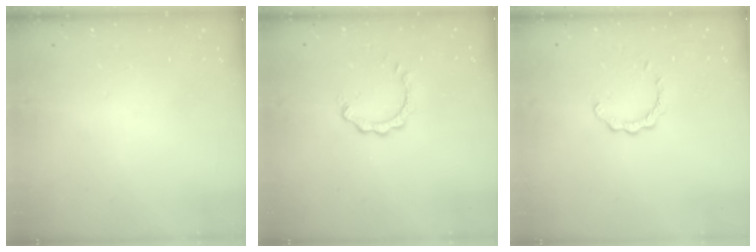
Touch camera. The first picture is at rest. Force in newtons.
{"total": 1.9, "press": 1.9, "slide": 0.2}
{"total": 2.8, "press": 2.7, "slide": 0.4}